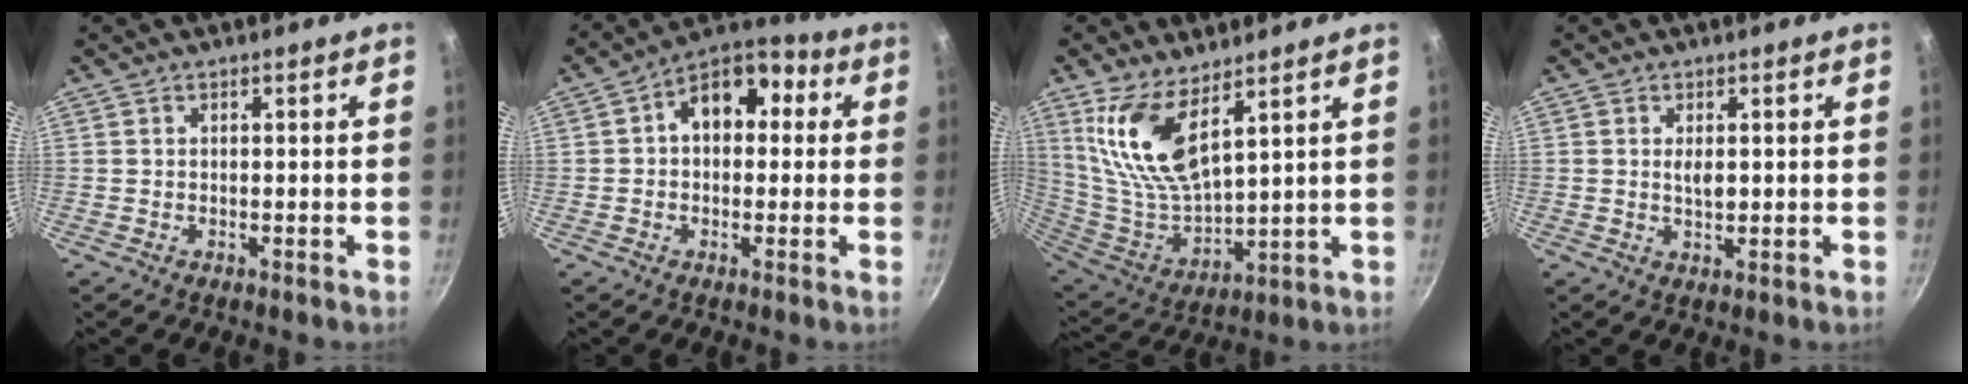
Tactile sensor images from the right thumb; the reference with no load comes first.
{"total": 11.8, "force": [1.9, 8.4, 8.0], "torque": [-0.073, 0.031, 0.009]}
{"total": 13.6, "force": [7.6, 5.2, 10.0], "torque": [-0.191, -0.064, 0.164]}
{"total": 2.6, "force": [0.4, 1.3, 2.3], "torque": [-0.034, -0.002, 0.009]}